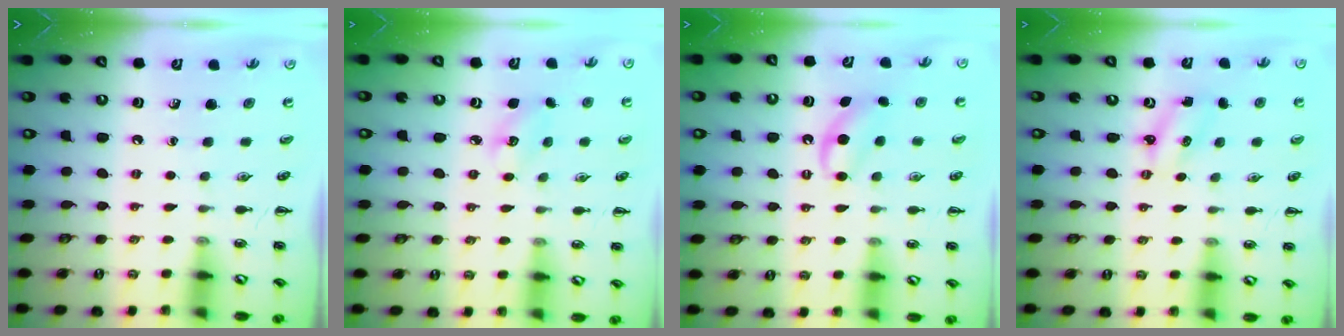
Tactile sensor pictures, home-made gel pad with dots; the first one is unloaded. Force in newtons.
{"total": 4.2, "press": 4.0, "slide": 1.2}
{"total": 4.7, "press": 4.5, "slide": 1.2}
{"total": 2.2, "press": 2.1, "slide": 0.6}